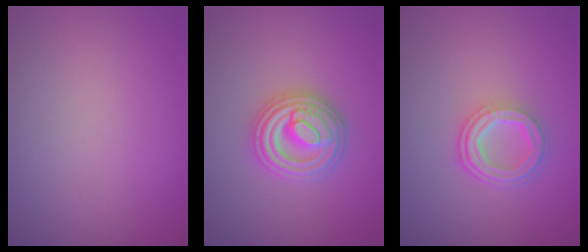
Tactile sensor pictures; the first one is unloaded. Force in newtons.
{"total": 4.9, "press": 4.8, "slide": 0.8}
{"total": 4.0, "press": 3.0, "slide": 2.7}